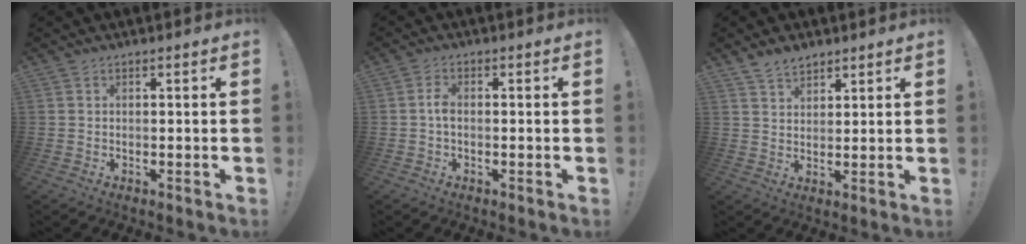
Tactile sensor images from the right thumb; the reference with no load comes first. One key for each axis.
{"total": 3.0, "fx": -0.6, "fy": 1.5, "fz": 2.5, "tx": -0.052, "ty": 0.012, "tz": -0.009}
{"total": 5.1, "fx": 4.1, "fy": 2.6, "fz": 1.7, "tx": -0.037, "ty": -0.019, "tz": 0.078}